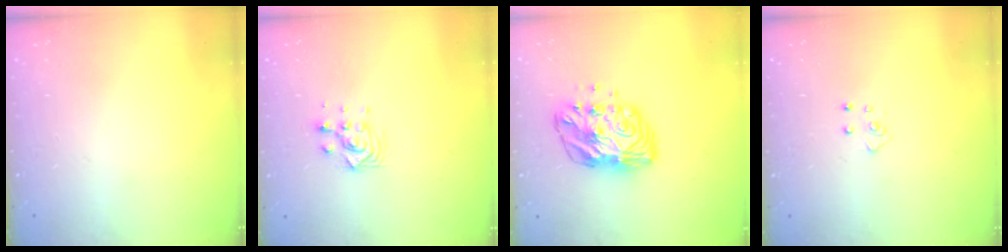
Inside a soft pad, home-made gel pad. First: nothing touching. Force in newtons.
{"total": 6.9, "press": 6.9, "slide": 0.4}
{"total": 12.7, "press": 12.7, "slide": 1.0}
{"total": 3.9, "press": 3.8, "slide": 0.4}